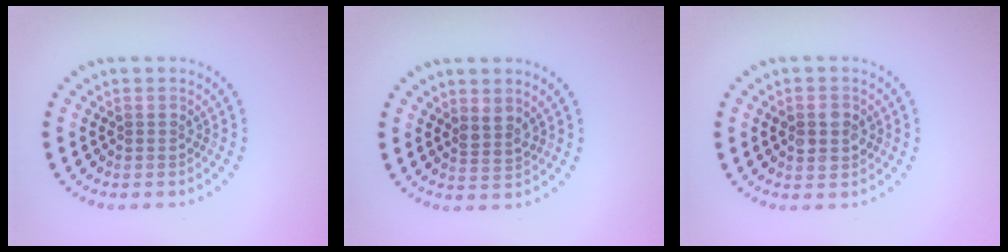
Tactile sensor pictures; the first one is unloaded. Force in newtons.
{"total": 1.6, "press": 1.3, "slide": 0.9}
{"total": 2.1, "press": 2.1, "slide": 0.2}